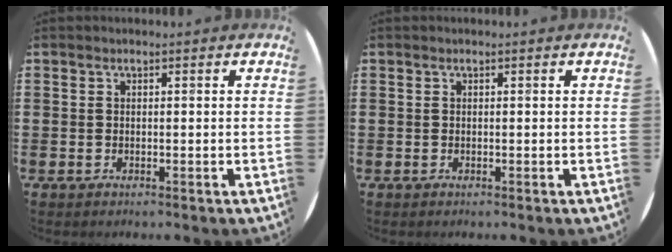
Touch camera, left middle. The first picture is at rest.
{"total": 0.0}